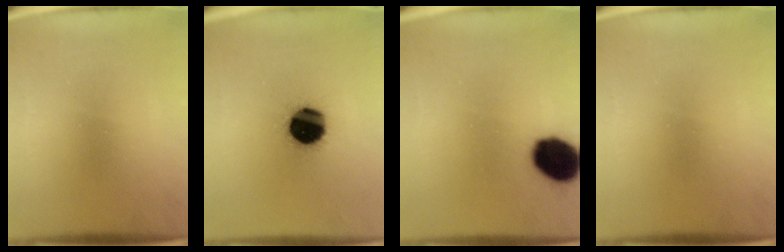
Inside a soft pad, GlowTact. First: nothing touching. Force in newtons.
{"total": 16.9}
{"total": 13.4}
{"total": 0.0}